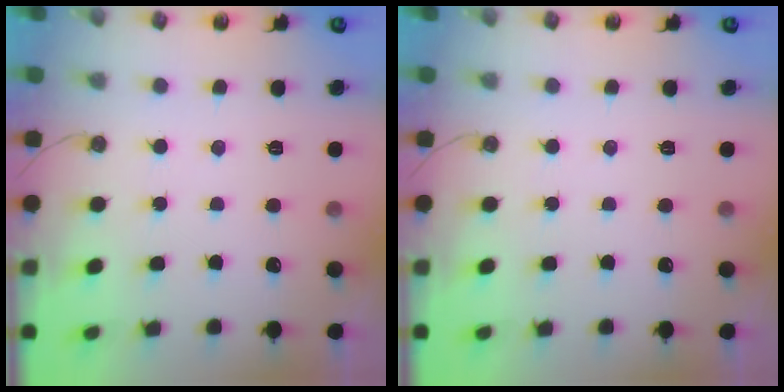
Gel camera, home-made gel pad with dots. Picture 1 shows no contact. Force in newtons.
{"total": 0.0}